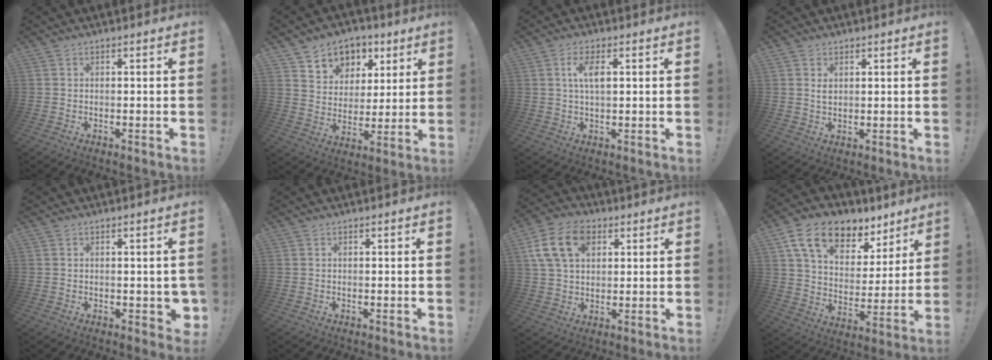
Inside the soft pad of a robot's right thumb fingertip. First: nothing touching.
{"total": 8.9, "force": [4.8, 7.3, 1.7], "torque": [-0.015, -0.045, 0.095]}
{"total": 5.4, "force": [1.3, 2.2, 4.7], "torque": [-0.077, 0.003, 0.019]}
{"total": 2.0, "force": [1.1, 1.3, 1.1], "torque": [-0.008, -0.007, 0.017]}
{"total": 2.6, "force": [-0.2, 1.8, 1.9], "torque": [-0.017, 0.003, 0.000]}
{"total": 0.0}
{"total": 14.8, "force": [5.8, 10.3, 9.0], "torque": [-0.161, -0.010, 0.112]}
{"total": 16.5, "force": [10.5, 9.4, 8.6], "torque": [-0.150, -0.057, 0.193]}